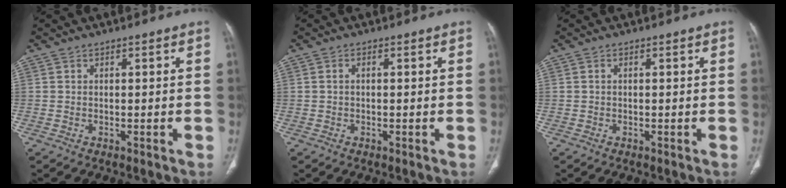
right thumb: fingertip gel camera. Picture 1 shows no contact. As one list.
[{"total": 0.8, "force": [0.0, 0.4, 0.7], "torque": [-0.014, 0.002, -0.003]}, {"total": 0.0}]